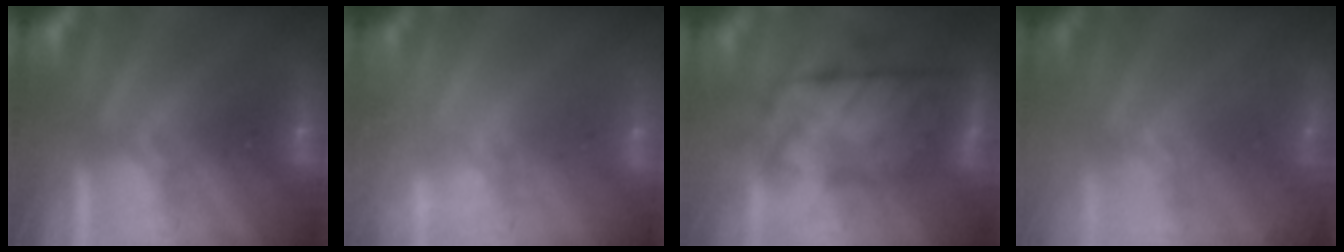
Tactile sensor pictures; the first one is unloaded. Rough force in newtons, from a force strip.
{"total": 2.4}
{"total": 9.3}
{"total": 4.4}